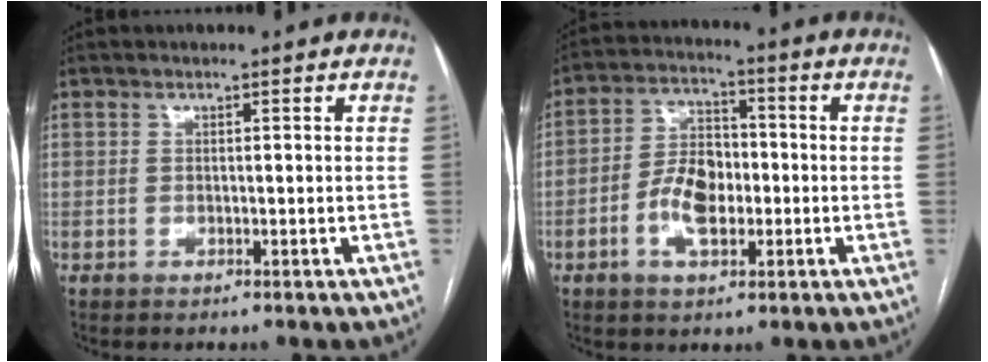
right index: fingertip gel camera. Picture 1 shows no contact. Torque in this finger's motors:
{"motor_torque": [0.07, 0.06, 0.11, 0.01]}